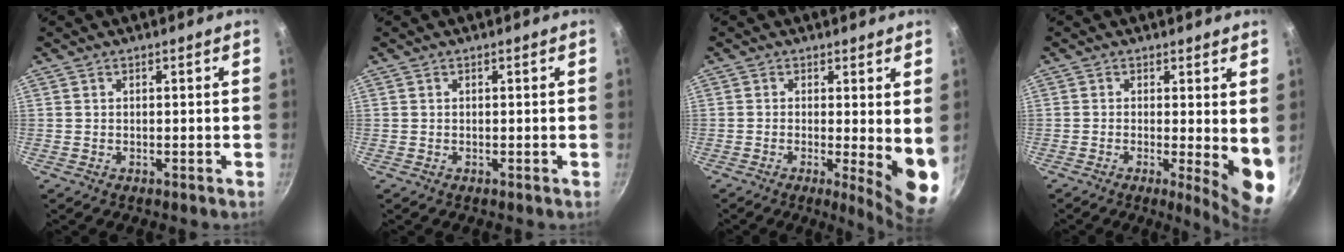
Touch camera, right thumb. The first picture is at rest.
{"total": 0.0}
{"total": 8.5, "force": [-0.3, 1.9, 8.3], "torque": [-0.103, -0.022, -0.002]}
{"total": 8.1, "force": [-0.3, 1.9, 7.9], "torque": [-0.098, -0.021, -0.002]}